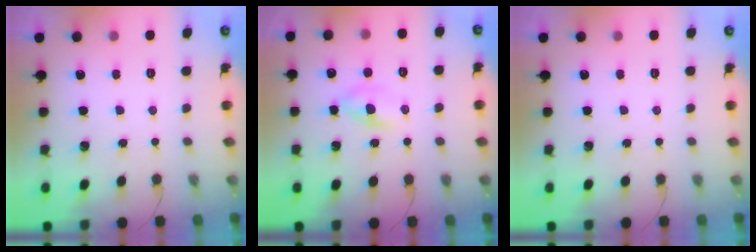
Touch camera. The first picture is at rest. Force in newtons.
{"total": 2.6, "press": 2.3, "slide": 1.3}
{"total": 0.0}